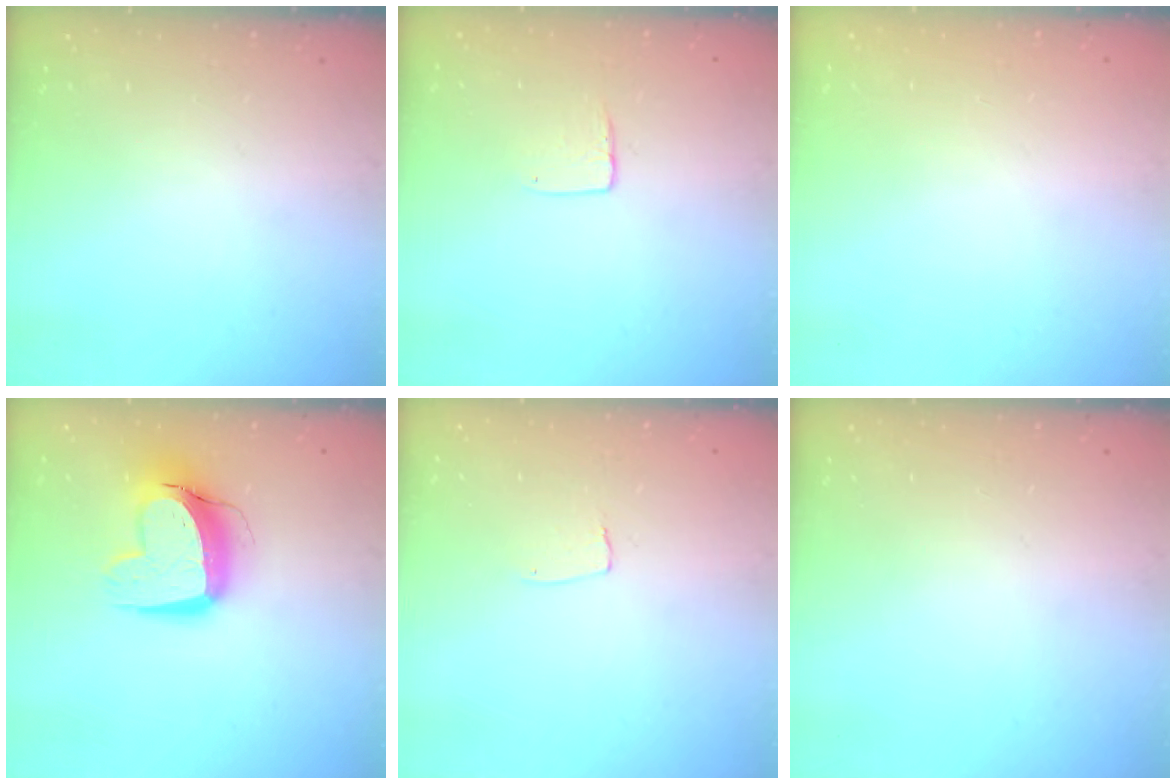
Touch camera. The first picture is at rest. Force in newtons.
{"total": 4.3, "press": 4.3, "slide": 0.4}
{"total": 0.0}
{"total": 14.0, "press": 14.0, "slide": 1.5}
{"total": 2.6, "press": 2.6, "slide": 0.1}
{"total": 0.0}